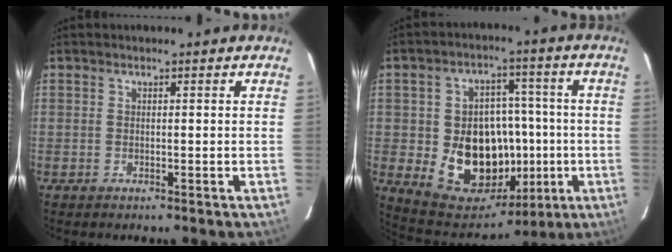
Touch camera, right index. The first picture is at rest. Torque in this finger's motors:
{"motor_torque": [1.06, -0.54, 0.84, 0.14]}